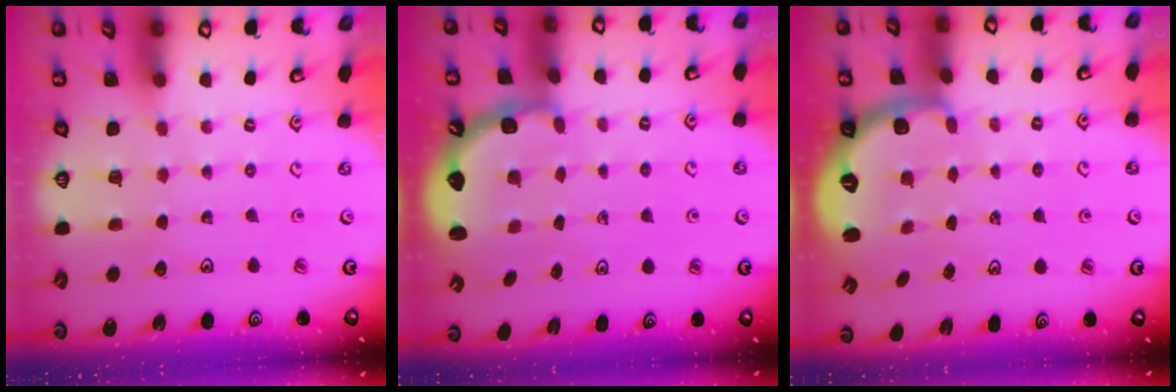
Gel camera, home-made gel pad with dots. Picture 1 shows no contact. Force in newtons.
{"total": 2.6, "press": 2.2, "slide": 1.4}
{"total": 2.5, "press": 2.0, "slide": 1.5}